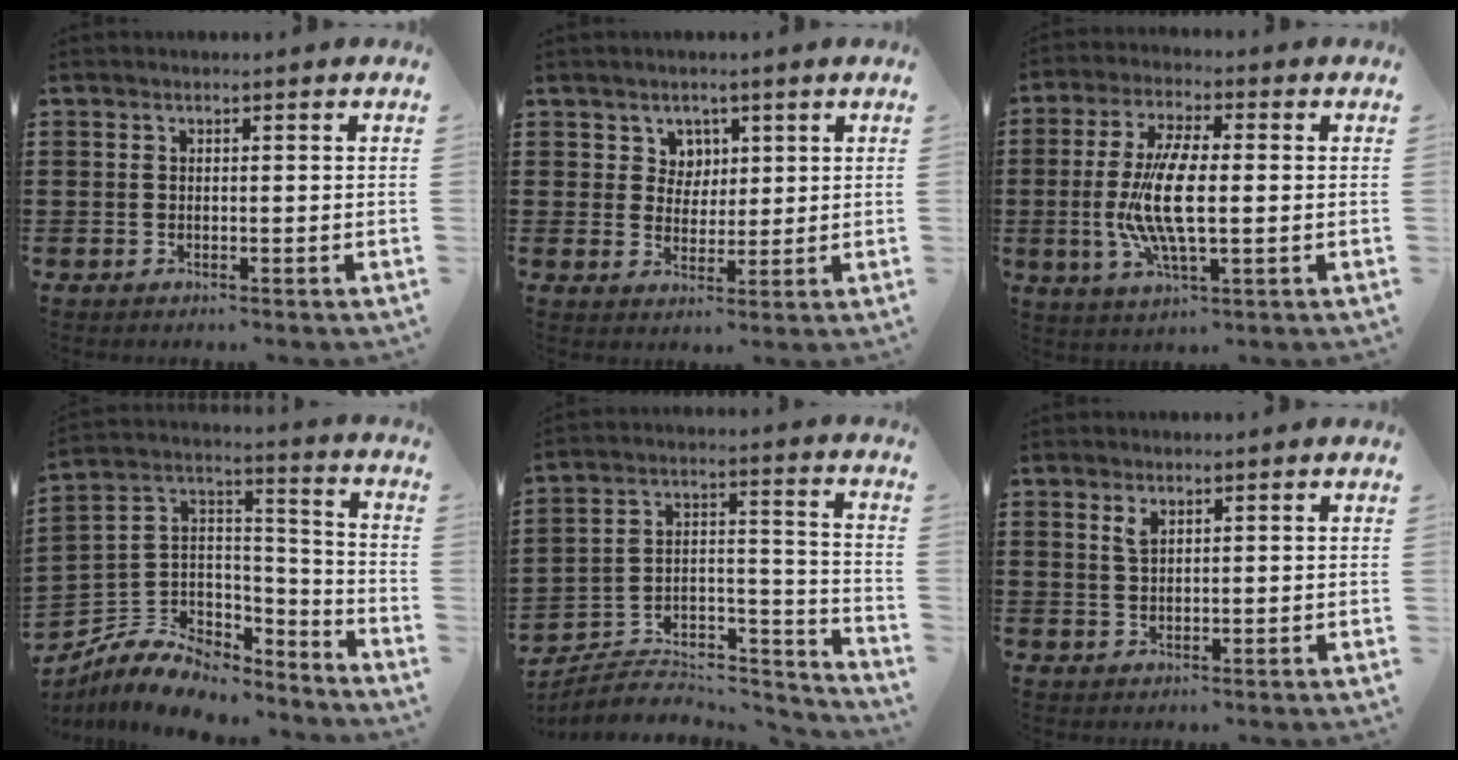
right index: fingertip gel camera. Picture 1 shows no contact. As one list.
[{"total": 3.8, "force": [2.0, 3.2, 0.3], "torque": [-0.024, 0.013, 0.036]}, {"total": 10.2, "force": [-0.6, 3.2, 9.7], "torque": [-0.205, -0.009, -0.015]}, {"total": 7.5, "force": [-5.4, 4.7, 2.2], "torque": [-0.064, 0.005, -0.104]}, {"total": 5.0, "force": [-4.4, 2.2, 1.0], "torque": [-0.023, 0.000, -0.088]}, {"total": 1.8, "force": [1.2, 0.7, 1.1], "torque": [-0.025, 0.003, 0.021]}]